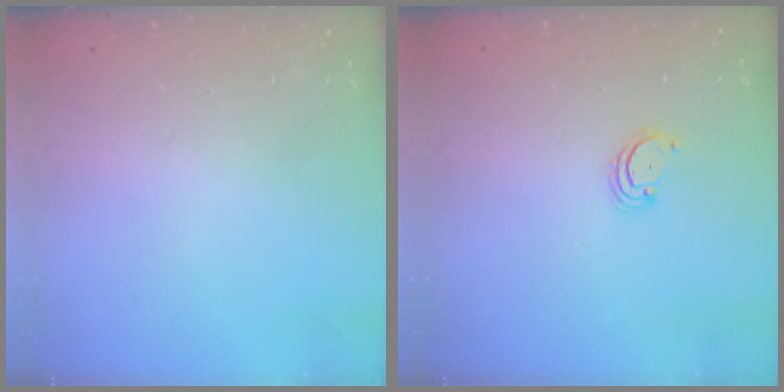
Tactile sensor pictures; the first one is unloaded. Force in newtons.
{"total": 2.5, "press": 2.5, "slide": 0.3}